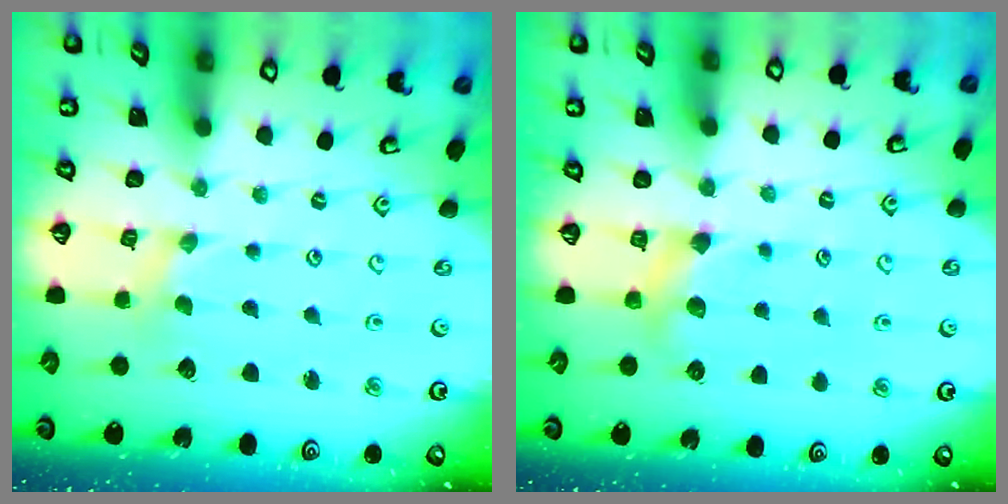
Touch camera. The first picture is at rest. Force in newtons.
{"total": 5.4, "press": 5.4, "slide": 0.7}